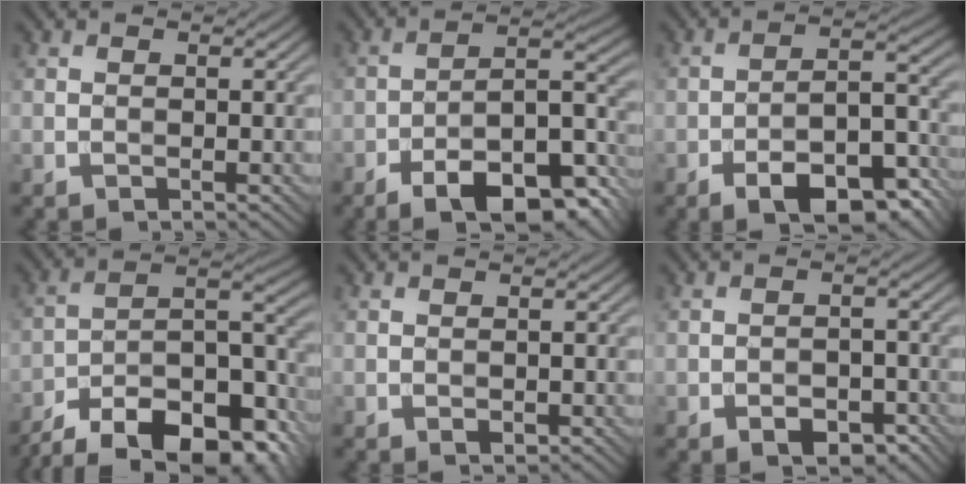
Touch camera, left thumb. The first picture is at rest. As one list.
[{"total": 14.4, "force": [-9.9, 4.4, 9.4], "torque": [-0.144, 0.002, -0.157]}, {"total": 11.4, "force": [-7.0, 4.2, 8.0], "torque": [-0.118, 0.003, -0.114]}, {"total": 16.9, "force": [-13.2, 5.6, 9.1], "torque": [-0.169, -0.003, -0.204]}, {"total": 0.7, "force": [-0.2, 0.4, 0.5], "torque": [-0.004, 0.000, -0.001]}, {"total": 4.0, "force": [-2.2, 2.3, 2.4], "torque": [-0.032, -0.002, -0.032]}]